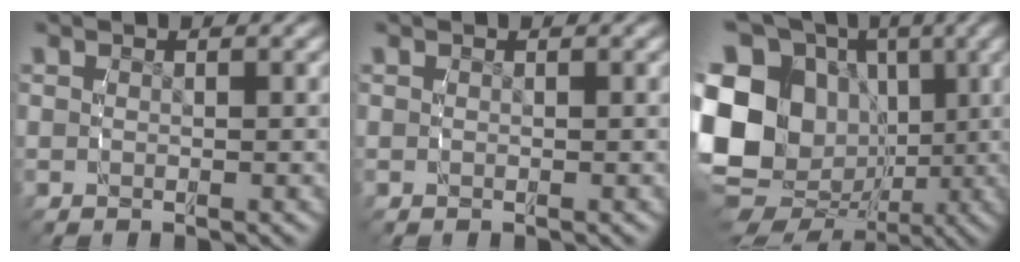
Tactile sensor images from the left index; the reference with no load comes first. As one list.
[{"total": 0.0}, {"total": 18.1, "force": [0.0, 14.9, 10.3], "torque": [-0.213, -0.049, 0.006]}]